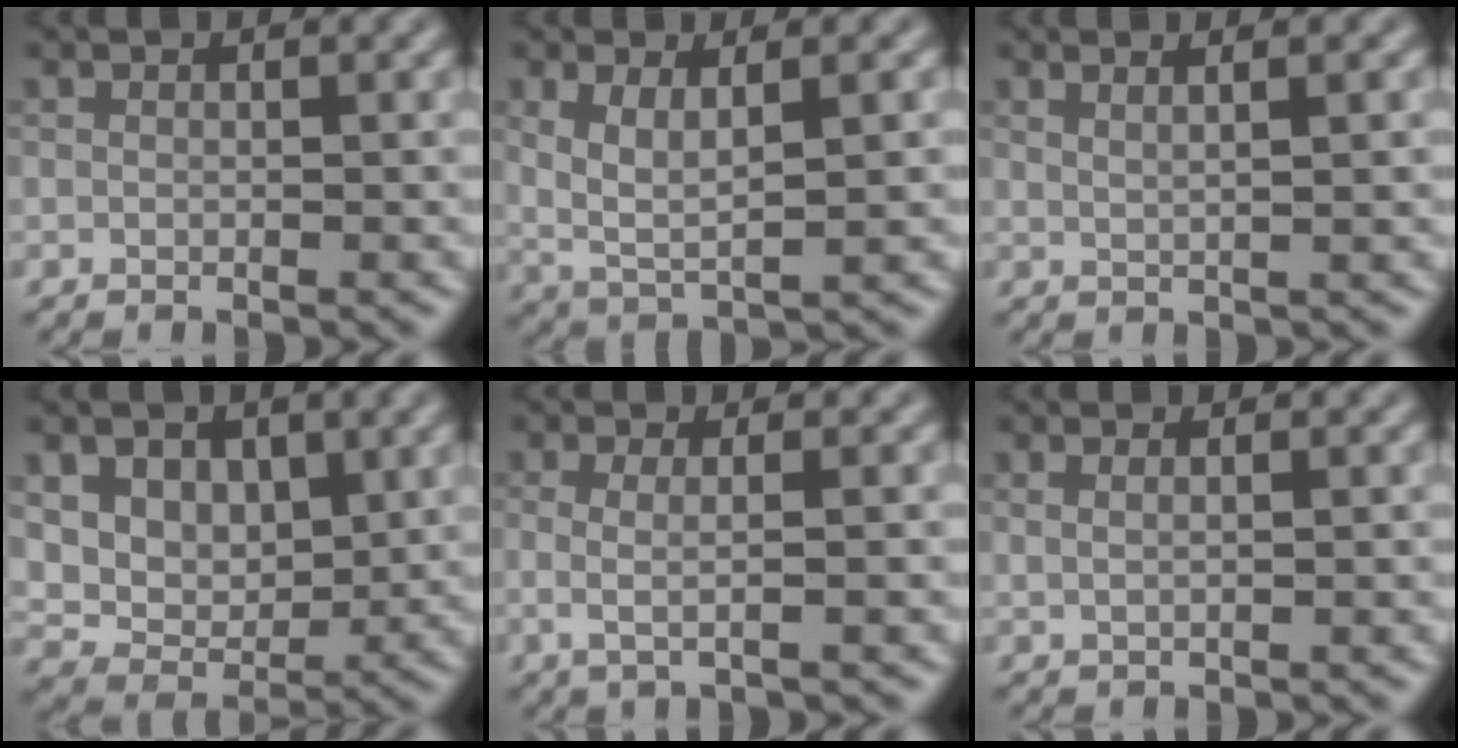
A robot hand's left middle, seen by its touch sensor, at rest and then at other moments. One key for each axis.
{"total": 3.6, "fx": 1.1, "fy": 1.2, "fz": 3.3, "tx": -0.071, "ty": -0.008, "tz": 0.025}
{"total": 3.0, "fx": 1.5, "fy": 1.2, "fz": 2.4, "tx": -0.014, "ty": 0.006, "tz": -0.005}
{"total": 7.2, "fx": 2.9, "fy": 5.3, "fz": 3.9, "tx": -0.079, "ty": -0.010, "tz": 0.062}
{"total": 2.3, "fx": -0.1, "fy": 0.7, "fz": 2.2, "tx": -0.038, "ty": -0.006, "tz": -0.008}
{"total": 1.6, "fx": 0.7, "fy": 0.8, "fz": 1.2, "tx": -0.010, "ty": -0.007, "tz": 0.003}